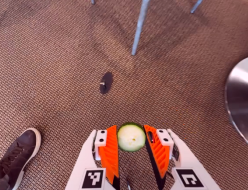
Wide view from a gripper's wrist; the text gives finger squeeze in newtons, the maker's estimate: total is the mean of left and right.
{"total": 7.1, "left": 7.1, "right": 7.1}